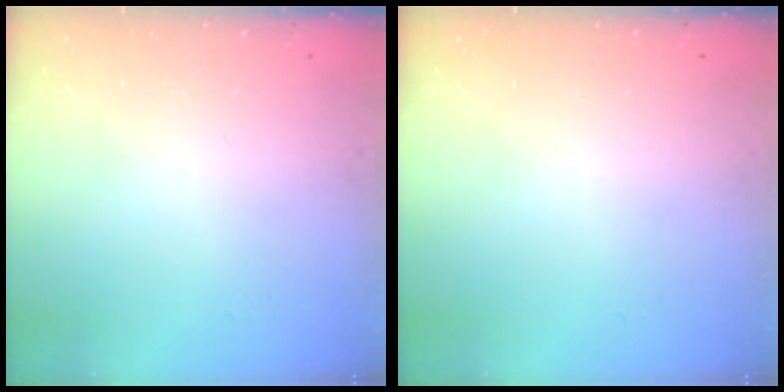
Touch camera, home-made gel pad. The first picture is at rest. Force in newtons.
{"total": 0.0}